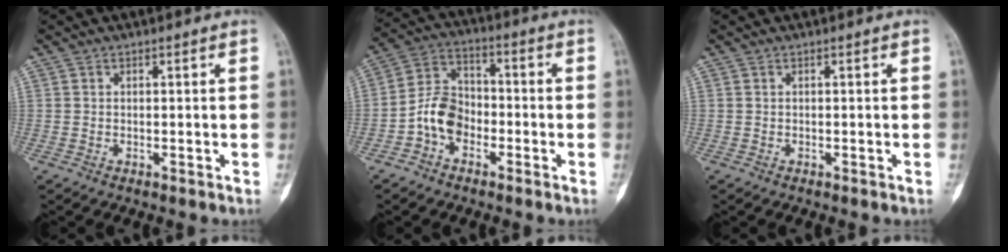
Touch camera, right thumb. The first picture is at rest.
{"total": 8.6, "force": [-3.2, 6.2, 5.0], "torque": [-0.079, 0.037, -0.072]}
{"total": 0.0}